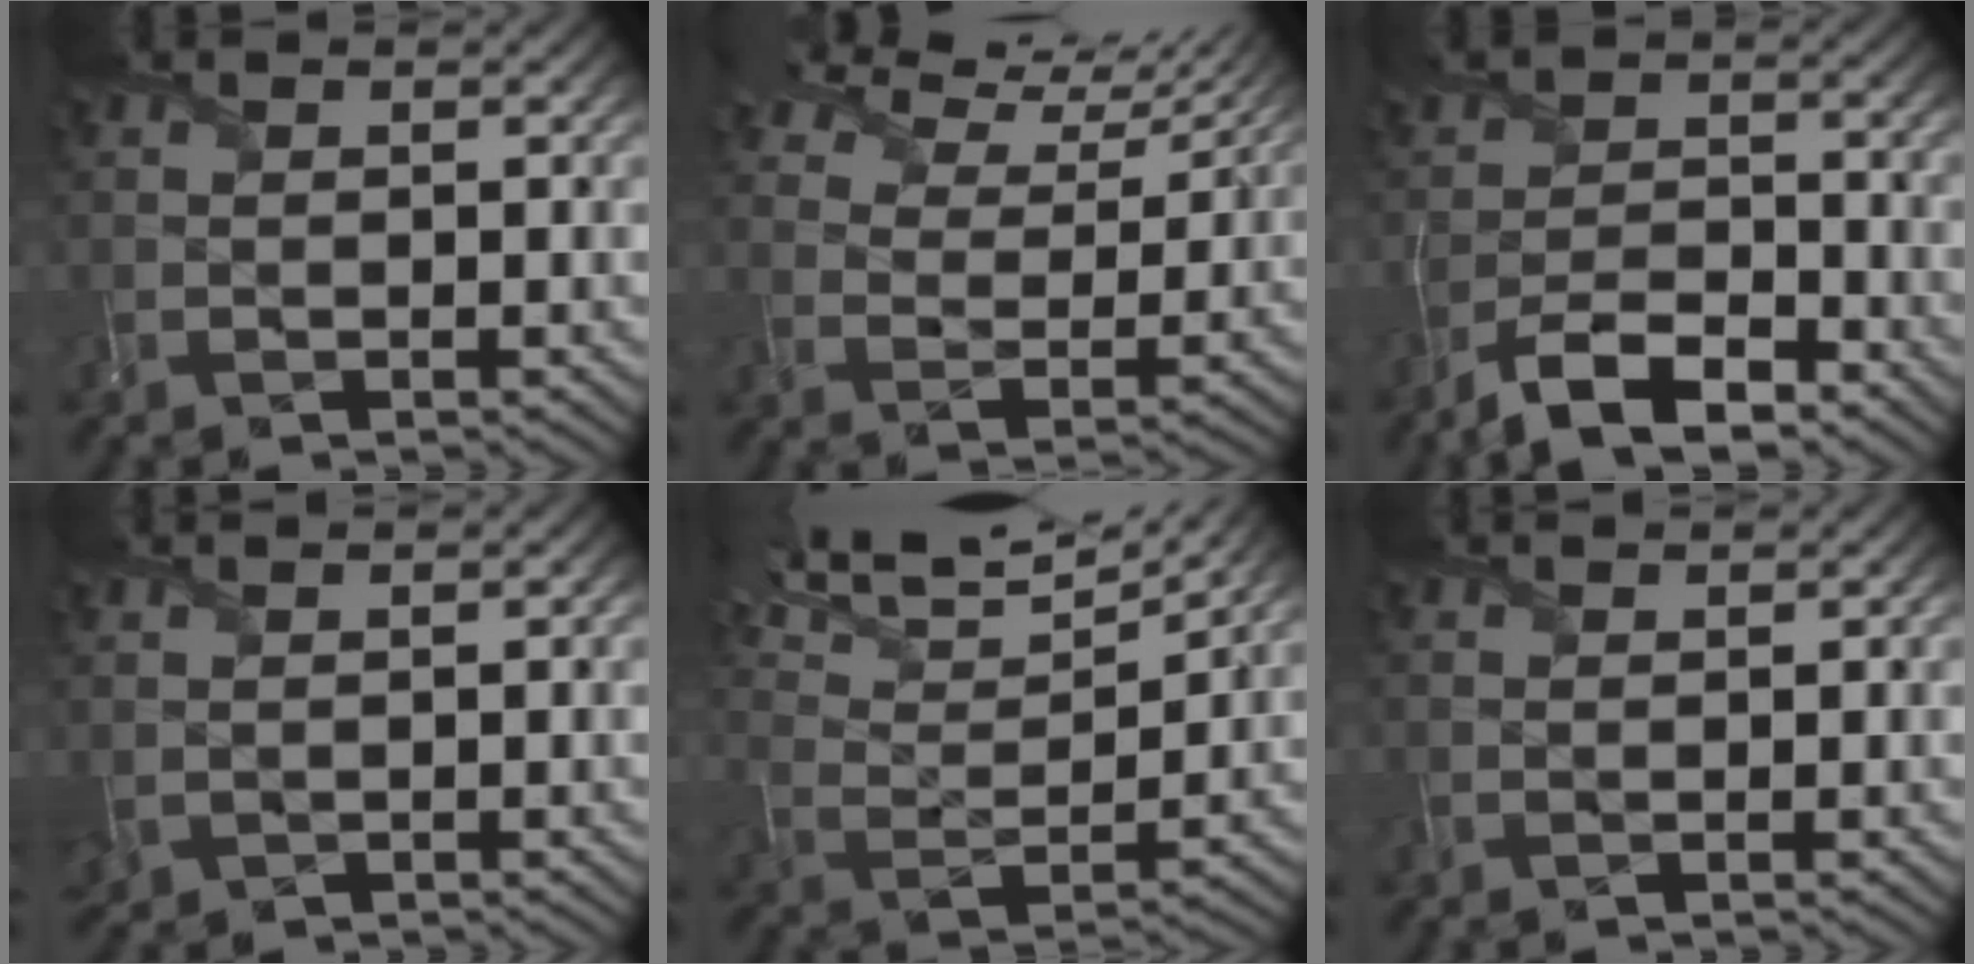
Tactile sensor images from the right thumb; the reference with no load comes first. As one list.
[{"total": 10.0, "force": [8.2, 3.6, 4.4], "torque": [-0.100, 0.011, 0.132]}, {"total": 6.8, "force": [-5.2, 2.2, 3.7], "torque": [-0.061, 0.001, -0.100]}, {"total": 1.6, "force": [0.9, 0.9, 1.0], "torque": [-0.036, 0.001, 0.026]}, {"total": 13.5, "force": [10.7, 3.6, 7.5], "torque": [-0.180, 0.008, 0.164]}, {"total": 0.8, "force": [0.8, 0.0, 0.2], "torque": [-0.014, -0.001, 0.012]}]